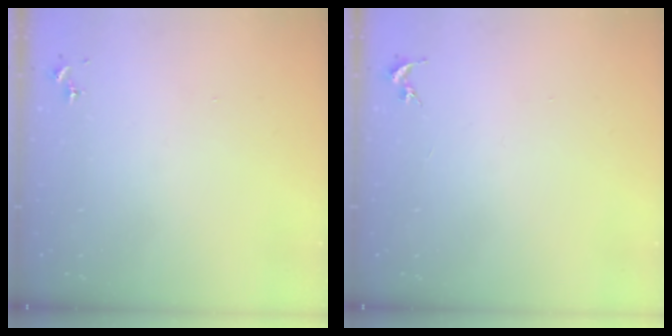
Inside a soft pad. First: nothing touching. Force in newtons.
{"total": 0.0}